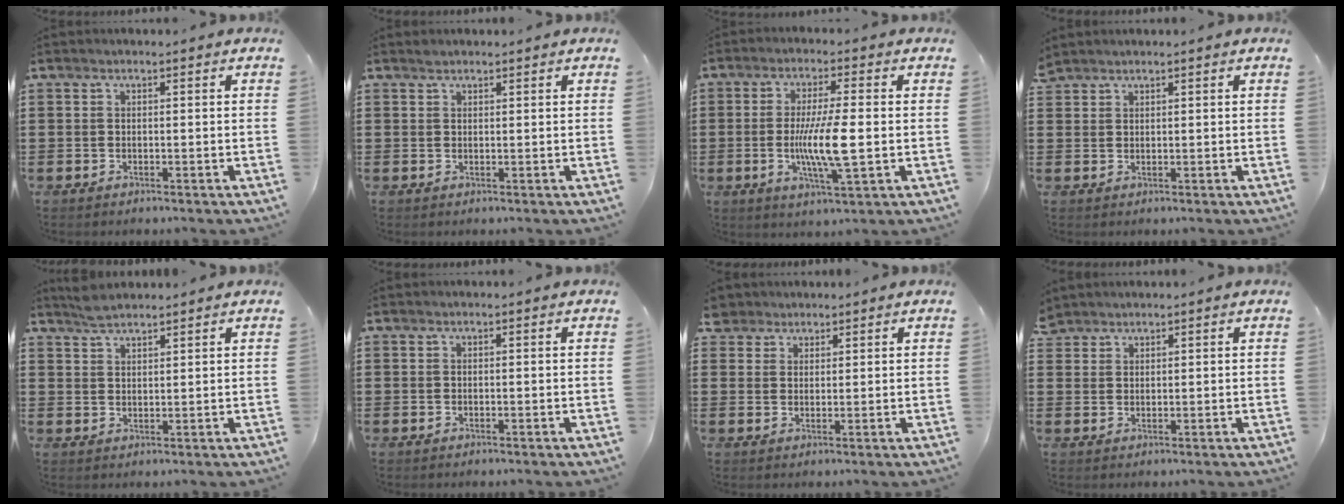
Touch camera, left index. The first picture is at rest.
{"total": 0.8, "force": [0.7, 0.3, 0.1], "torque": [-0.004, 0.001, 0.015]}
{"total": 8.6, "force": [-0.9, 1.2, 8.5], "torque": [-0.166, -0.012, -0.022]}
{"total": 1.4, "force": [1.4, 0.3, 0.0], "torque": [-0.002, 0.001, 0.028]}
{"total": 2.9, "force": [2.7, 0.6, 0.9], "torque": [-0.024, 0.004, 0.052]}
{"total": 0.0}
{"total": 3.1, "force": [2.4, 1.8, 0.2], "torque": [-0.010, 0.006, 0.045]}
{"total": 1.9, "force": [1.8, 0.7, -0.1], "torque": [-0.004, 0.003, 0.037]}